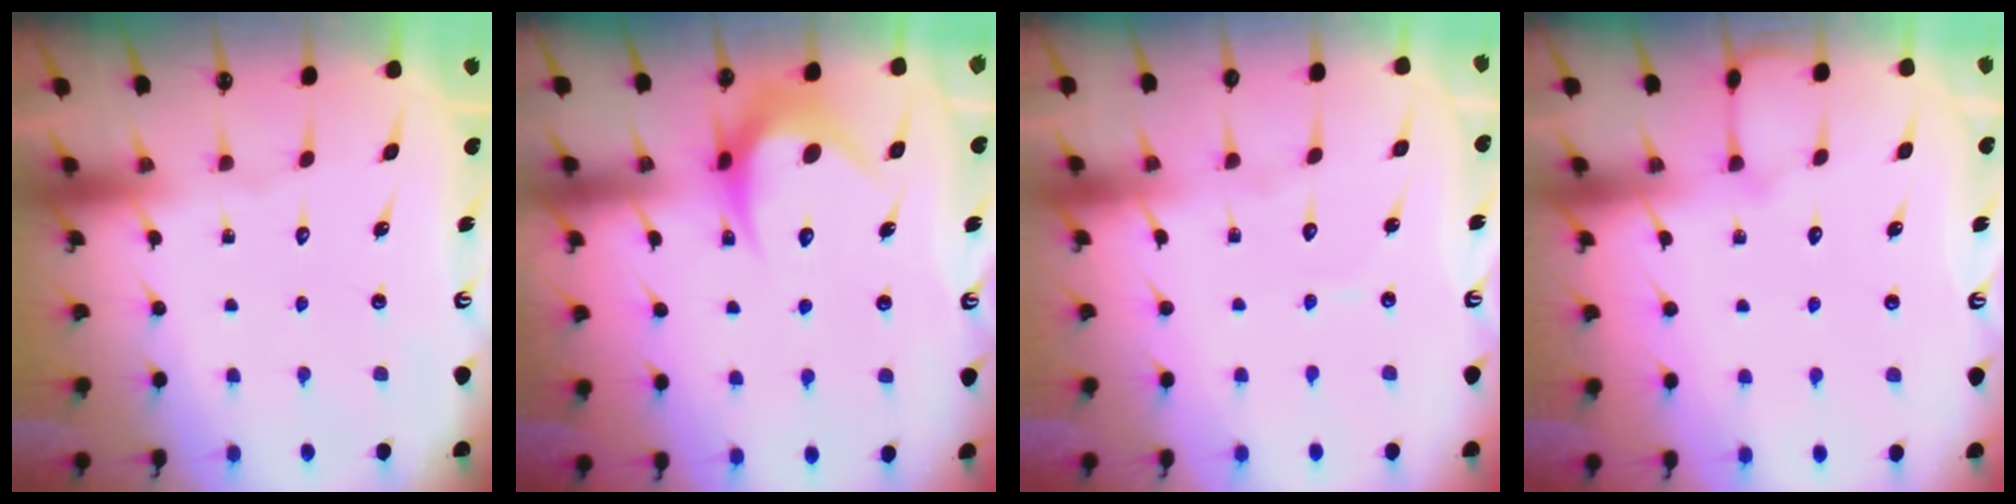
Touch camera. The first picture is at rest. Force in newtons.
{"total": 9.7, "press": 9.7, "slide": 0.4}
{"total": 3.4, "press": 3.4, "slide": 0.3}
{"total": 3.7, "press": 3.7, "slide": 0.4}